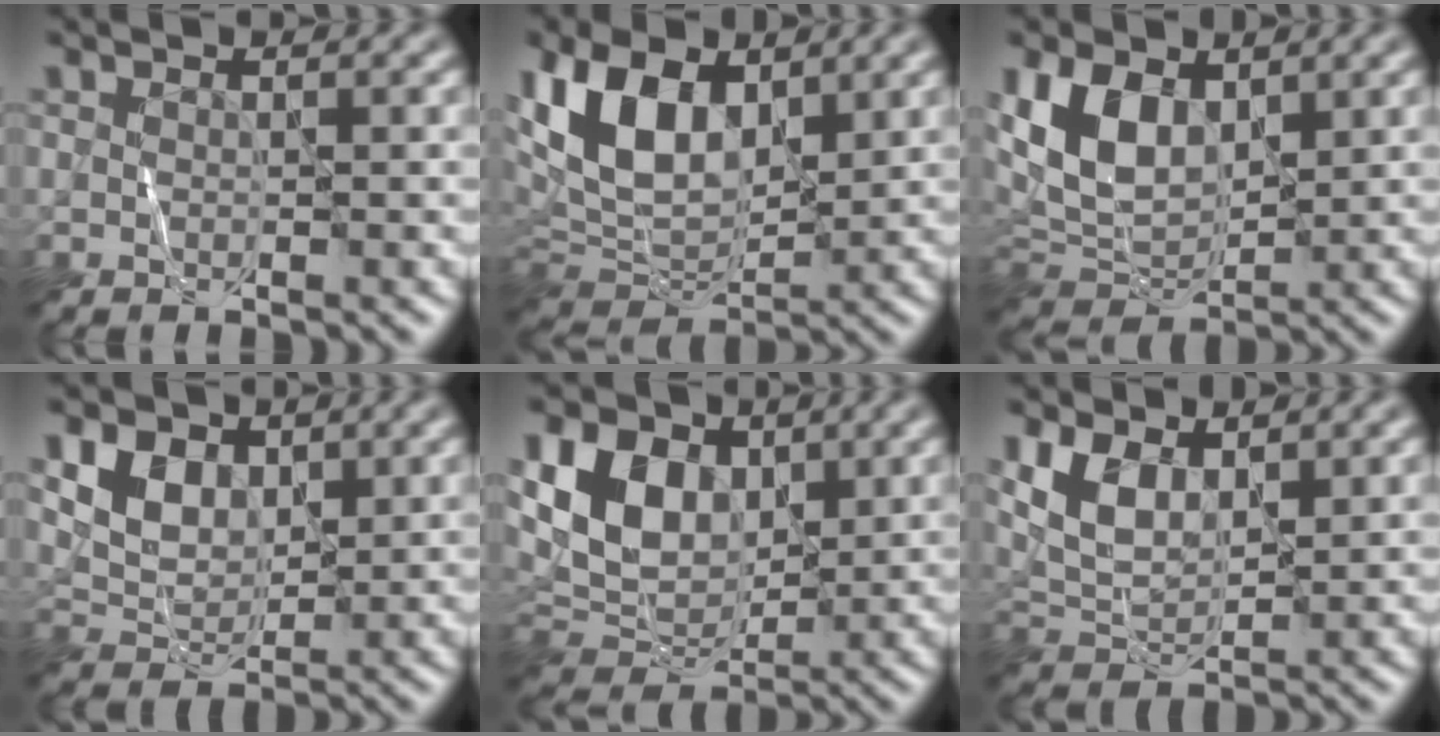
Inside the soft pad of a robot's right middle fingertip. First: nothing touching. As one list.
[{"total": 9.5, "force": [3.4, 5.7, 6.7], "torque": [-0.156, 0.003, 0.059]}, {"total": 6.6, "force": [2.1, 4.3, 4.6], "torque": [-0.100, -0.005, 0.039]}, {"total": 4.3, "force": [1.9, 3.1, 2.3], "torque": [-0.058, -0.009, 0.037]}, {"total": 7.8, "force": [2.3, 5.5, 5.0], "torque": [-0.107, -0.001, 0.039]}, {"total": 4.0, "force": [1.8, 2.4, 2.7], "torque": [-0.068, -0.004, 0.038]}]